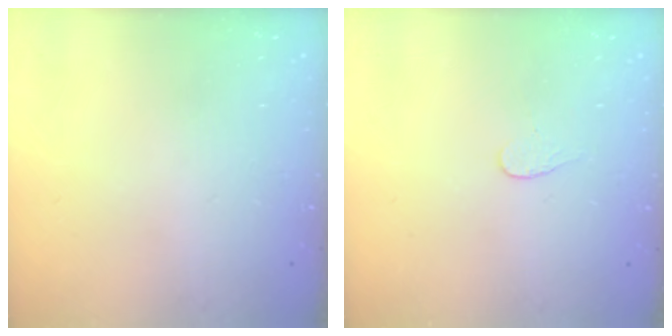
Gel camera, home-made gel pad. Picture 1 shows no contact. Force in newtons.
{"total": 3.4, "press": 3.4, "slide": 0.4}